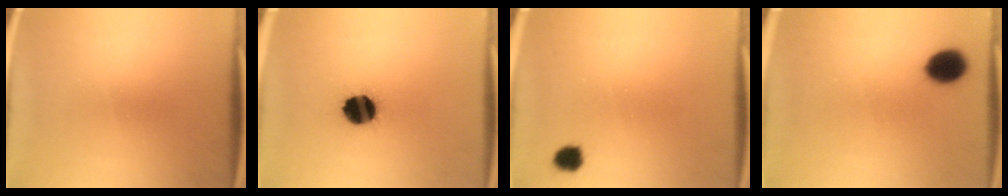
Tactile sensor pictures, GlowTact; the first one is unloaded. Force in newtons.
{"total": 11.2}
{"total": 2.8}
{"total": 7.2}